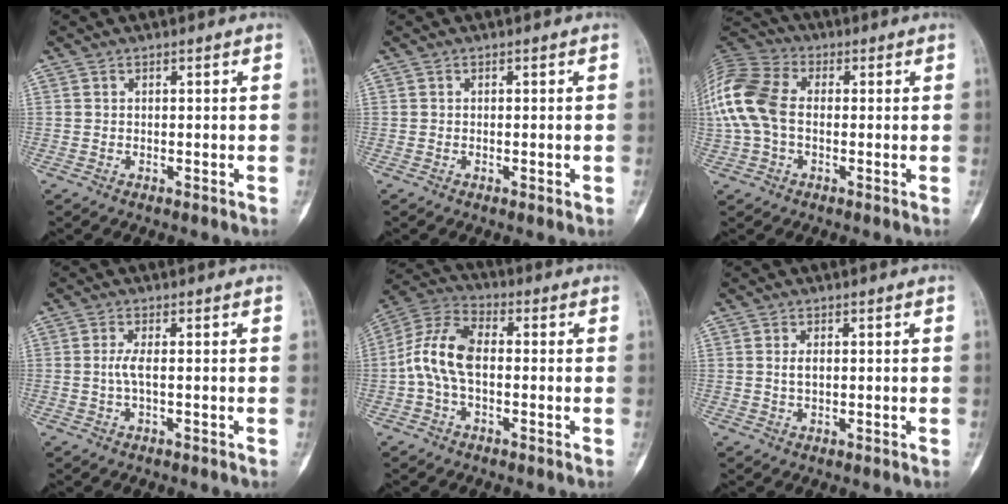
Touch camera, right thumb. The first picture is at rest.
{"total": 1.0, "force": [-0.3, 0.5, 0.8], "torque": [-0.005, -0.001, -0.004]}
{"total": 14.7, "force": [-0.1, 9.9, 10.8], "torque": [-0.245, 0.029, -0.011]}
{"total": 2.4, "force": [-0.2, 0.8, 2.3], "torque": [-0.049, 0.000, -0.007]}
{"total": 10.9, "force": [-0.8, 6.4, 8.7], "torque": [-0.174, 0.033, -0.028]}
{"total": 1.9, "force": [0.1, 1.1, 1.5], "torque": [-0.023, 0.000, 0.002]}